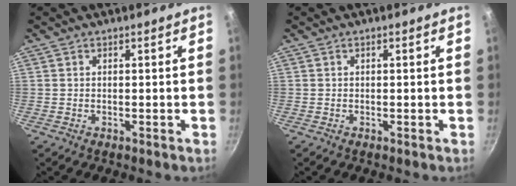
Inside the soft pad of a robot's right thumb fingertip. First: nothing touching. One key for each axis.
{"total": 0.0}